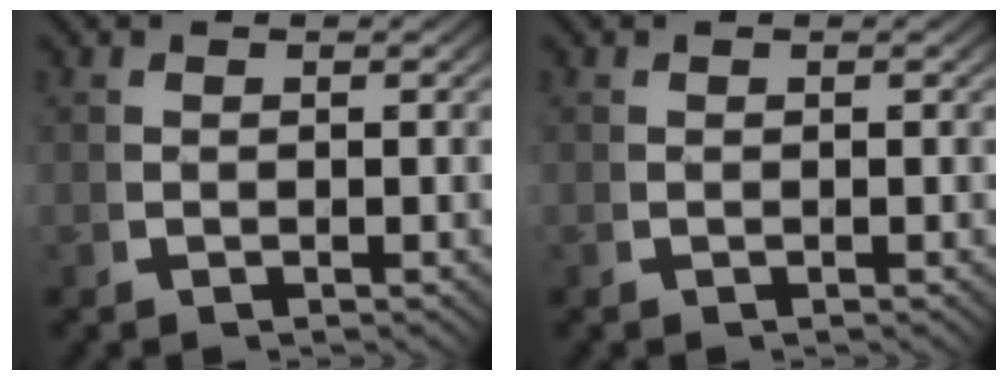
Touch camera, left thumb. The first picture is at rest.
{"total": 0.0}